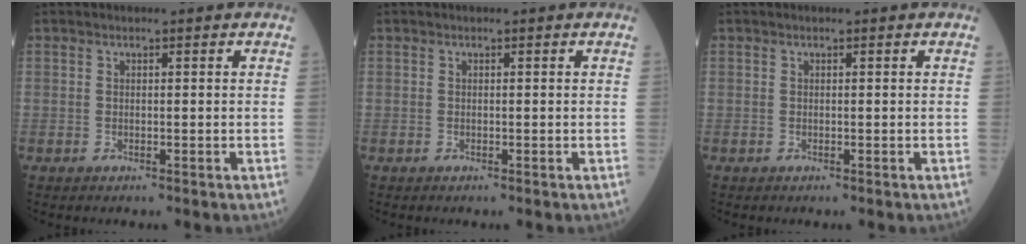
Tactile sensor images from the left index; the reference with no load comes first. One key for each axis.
{"total": 0.0}
{"total": 0.0}